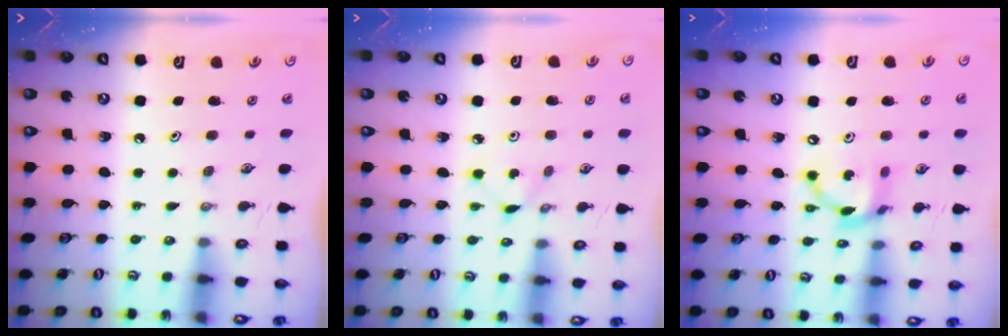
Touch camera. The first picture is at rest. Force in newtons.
{"total": 2.5, "press": 2.4, "slide": 0.3}
{"total": 12.1, "press": 12.1, "slide": 0.8}